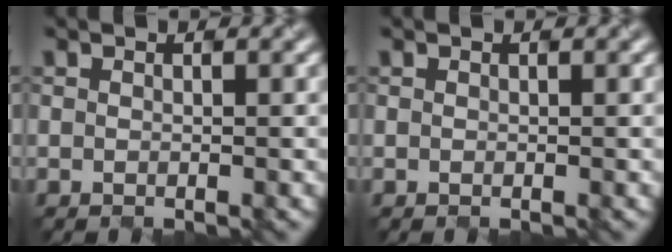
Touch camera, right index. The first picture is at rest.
{"total": 0.0}